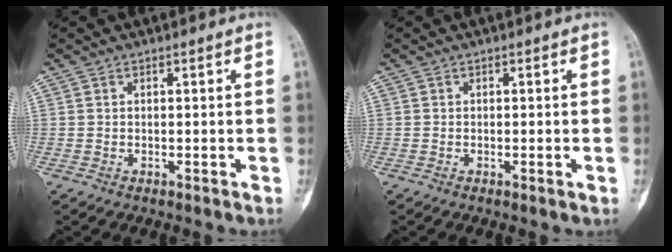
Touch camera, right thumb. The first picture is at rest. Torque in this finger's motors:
{"motor_torque": [-0.26, 0.30, -0.15, -0.02, -0.02]}